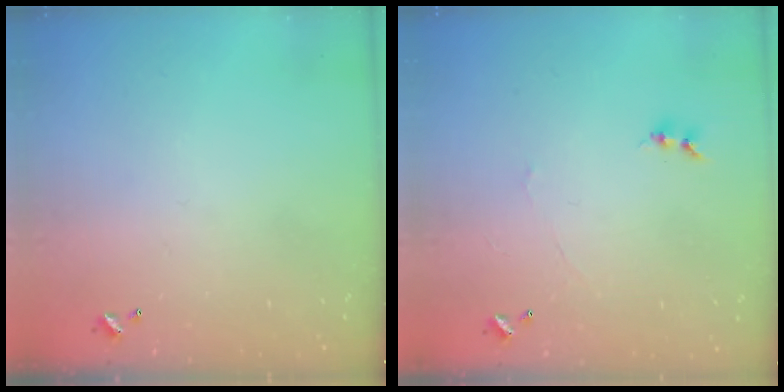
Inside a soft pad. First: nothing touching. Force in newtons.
{"total": 0.0}